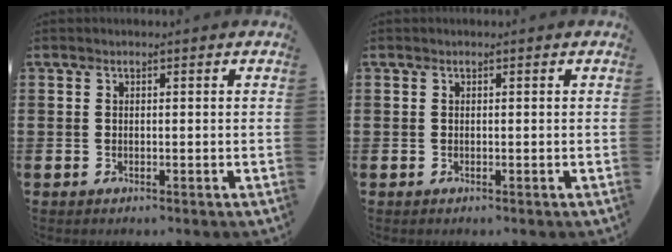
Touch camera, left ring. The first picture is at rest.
{"total": 0.0}